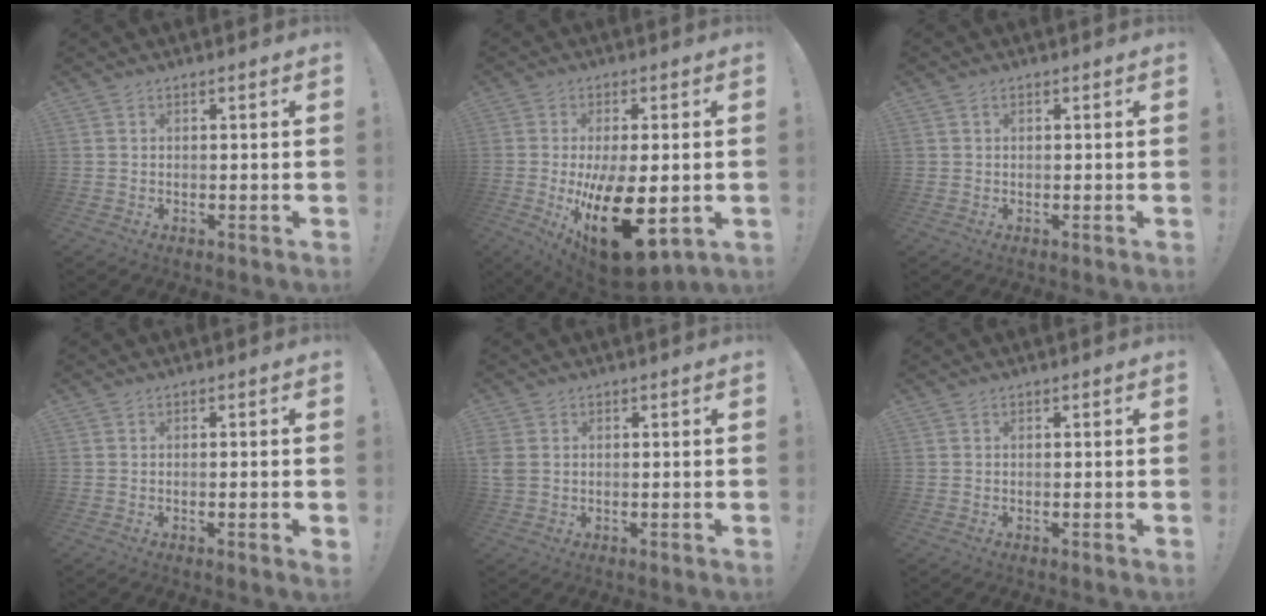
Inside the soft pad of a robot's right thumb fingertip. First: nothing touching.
{"total": 20.9, "force": [-4.1, 9.2, 18.3], "torque": [-0.300, -0.003, -0.048]}
{"total": 0.6, "force": [0.2, 0.6, 0.2], "torque": [-0.010, 0.005, 0.006]}
{"total": 1.4, "force": [-0.5, -0.1, 1.3], "torque": [-0.027, 0.001, -0.007]}
{"total": 3.5, "force": [0.8, 2.7, 2.1], "torque": [-0.051, 0.006, 0.019]}
{"total": 0.0}